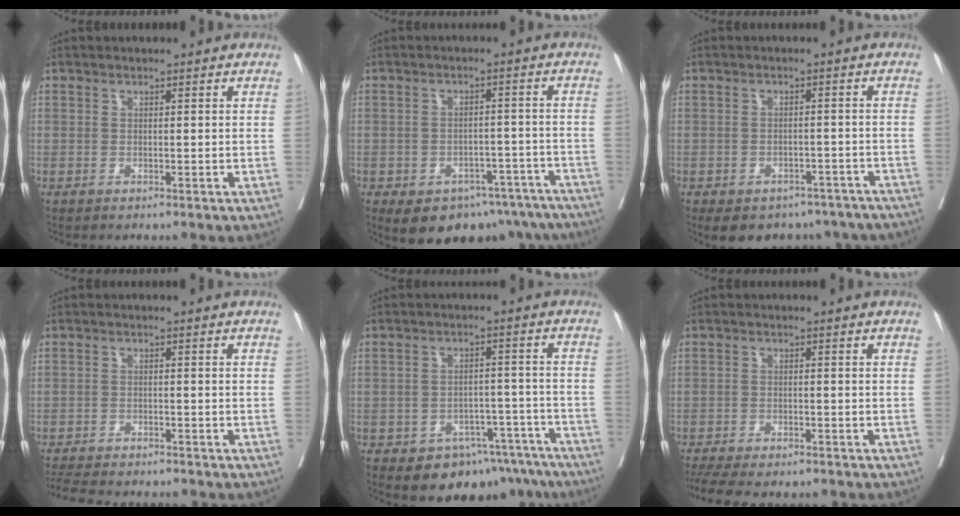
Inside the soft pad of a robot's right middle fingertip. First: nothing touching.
{"total": 14.1, "force": [-10.3, 8.1, 5.3], "torque": [-0.061, 0.023, -0.117]}
{"total": 13.5, "force": [-11.0, 6.9, 3.9], "torque": [-0.063, 0.010, -0.114]}
{"total": 11.8, "force": [-10.6, 2.5, 4.5], "torque": [-0.079, -0.012, -0.147]}
{"total": 10.7, "force": [-8.2, 6.2, 2.9], "torque": [-0.005, 0.036, -0.102]}
{"total": 13.0, "force": [-11.3, 3.3, 5.5], "torque": [-0.108, -0.010, -0.154]}